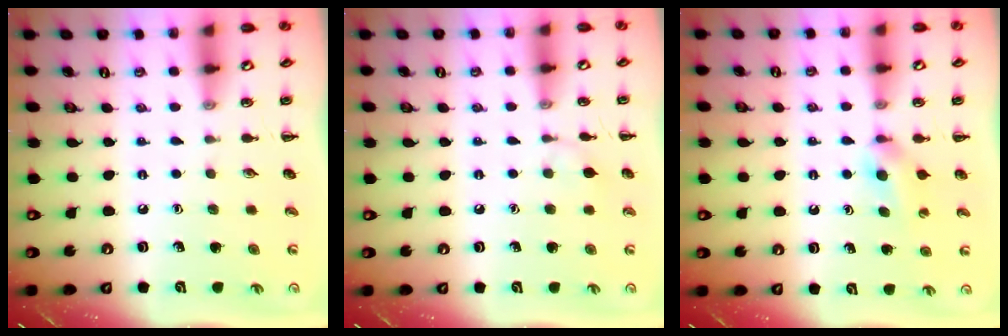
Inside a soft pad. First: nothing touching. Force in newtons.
{"total": 4.7, "press": 4.3, "slide": 1.8}
{"total": 6.1, "press": 5.8, "slide": 1.9}